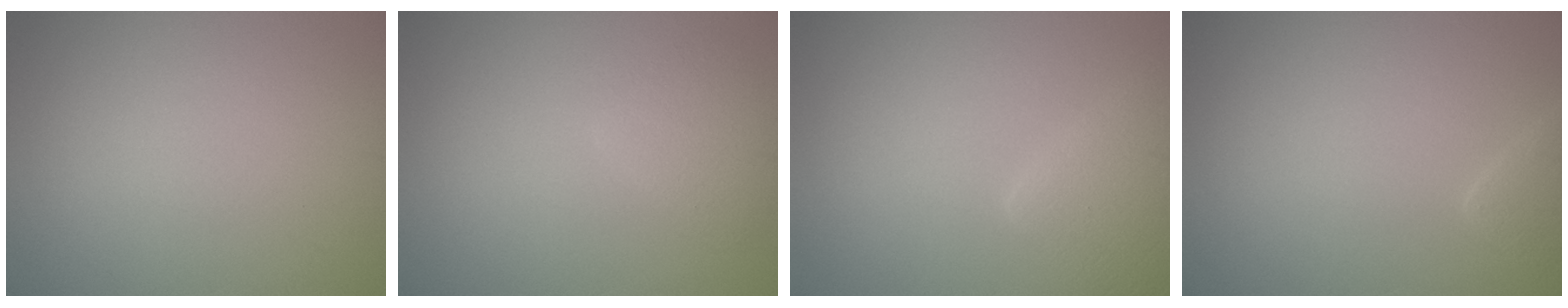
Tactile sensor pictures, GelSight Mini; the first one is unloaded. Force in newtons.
{"total": 2.2, "press": 2.2, "slide": 0.2}
{"total": 6.0, "press": 6.0, "slide": 0.3}
{"total": 2.2, "press": 2.2, "slide": 0.1}